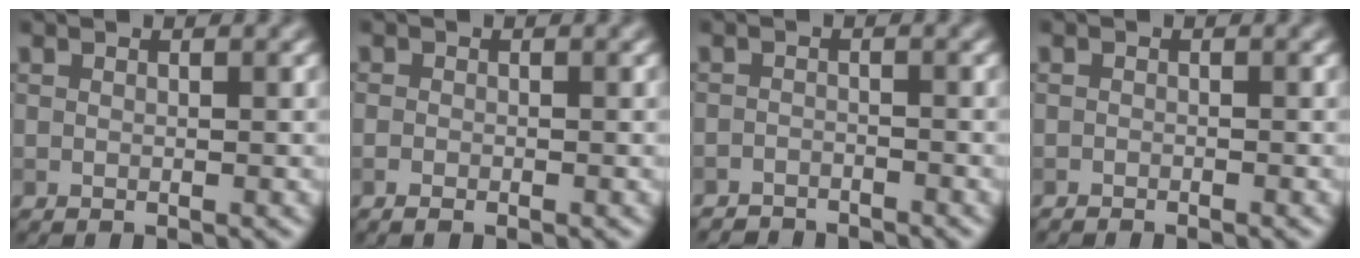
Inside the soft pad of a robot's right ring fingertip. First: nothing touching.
{"total": 0.8, "force": [-0.5, 0.3, 0.5], "torque": [-0.010, 0.001, -0.013]}
{"total": 2.6, "force": [-2.5, 0.4, 0.0], "torque": [0.005, -0.003, -0.050]}
{"total": 1.1, "force": [-1.1, 0.1, 0.1], "torque": [-0.001, 0.002, -0.021]}